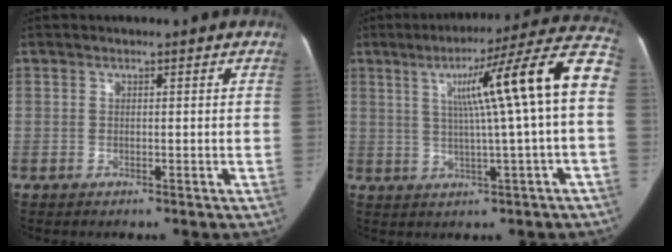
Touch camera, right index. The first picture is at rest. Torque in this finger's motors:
{"motor_torque": [1.22, 0.91, 0.68, 0.12]}